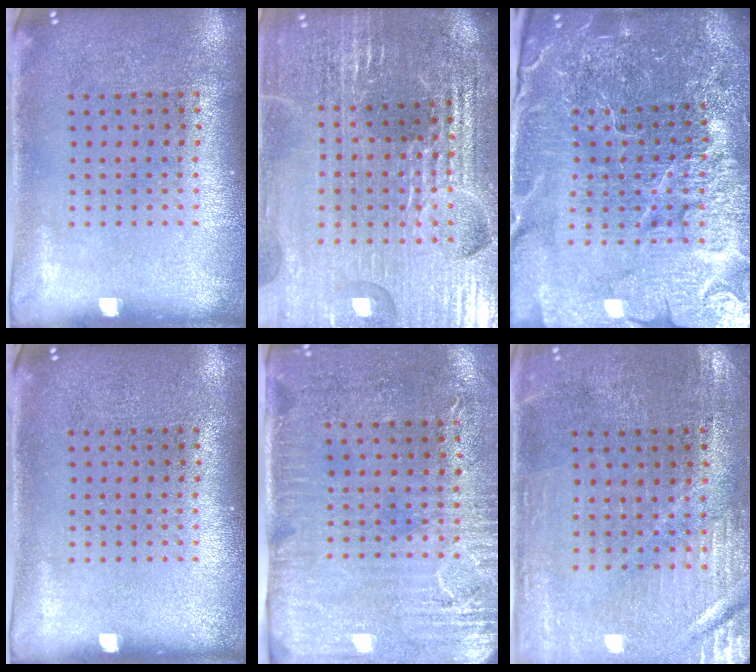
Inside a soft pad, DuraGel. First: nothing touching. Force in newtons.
{"total": 5.0, "press": 4.7, "slide": 1.7}
{"total": 6.1, "press": 5.4, "slide": 2.8}
{"total": 0.0}
{"total": 3.0, "press": 2.5, "slide": 1.7}
{"total": 0.7, "press": 0.6, "slide": 0.2}